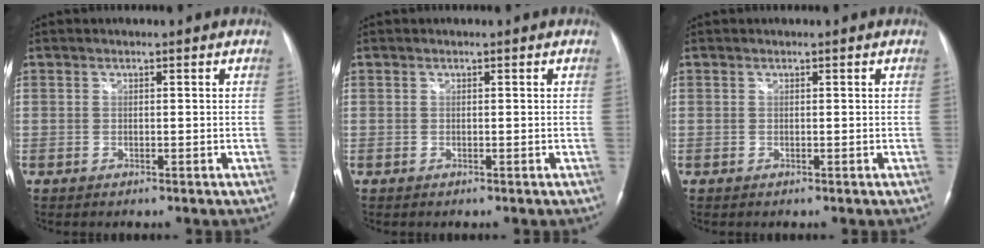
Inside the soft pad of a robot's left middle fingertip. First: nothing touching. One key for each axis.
{"total": 0.0}
{"total": 0.0}